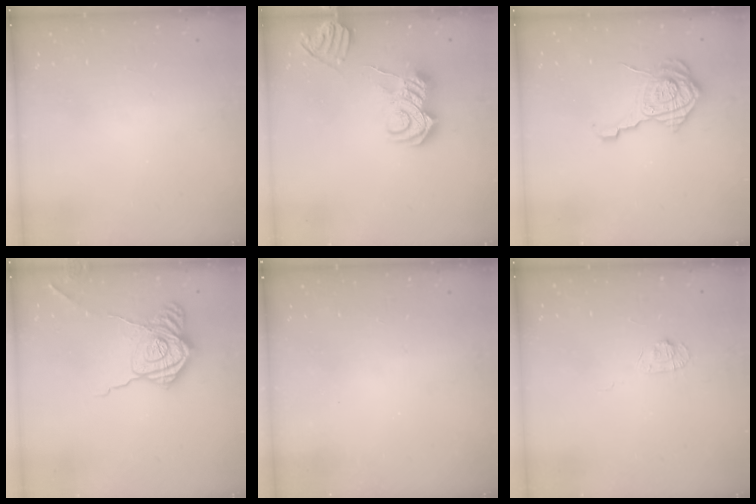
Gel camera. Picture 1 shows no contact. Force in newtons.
{"total": 11.2, "press": 11.2, "slide": 1.3}
{"total": 14.0, "press": 14.0, "slide": 1.0}
{"total": 18.6, "press": 18.6, "slide": 1.4}
{"total": 2.3, "press": 2.2, "slide": 0.8}
{"total": 5.6, "press": 5.6, "slide": 0.7}